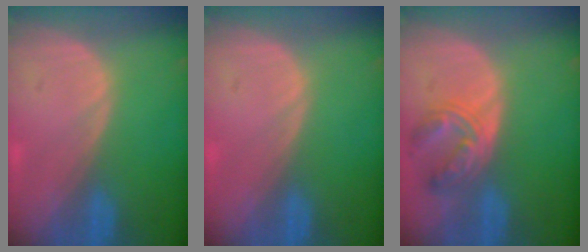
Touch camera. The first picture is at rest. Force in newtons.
{"total": 0.0}
{"total": 5.7, "press": 5.7, "slide": 0.4}